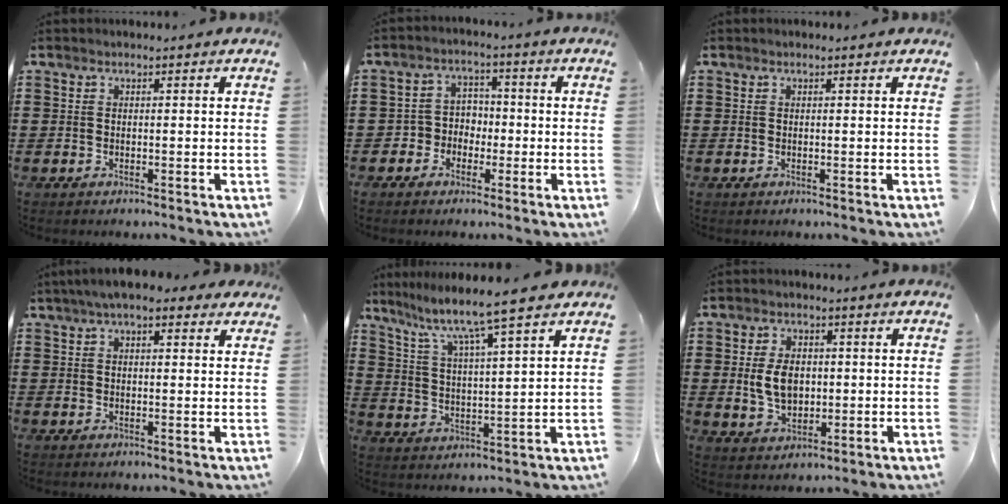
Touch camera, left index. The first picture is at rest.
{"total": 3.9, "force": [-1.8, 3.4, 0.8], "torque": [-0.029, 0.011, -0.042]}
{"total": 0.0}
{"total": 4.7, "force": [3.4, 1.6, 2.7], "torque": [-0.062, 0.005, 0.061]}
{"total": 7.4, "force": [6.2, -0.4, 4.1], "torque": [-0.104, -0.042, 0.098]}
{"total": 6.0, "force": [0.3, 4.0, 4.5], "torque": [-0.099, 0.005, 0.000]}